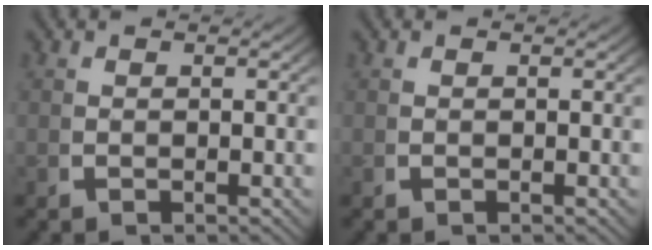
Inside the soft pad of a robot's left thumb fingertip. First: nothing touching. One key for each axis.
{"total": 0.0}